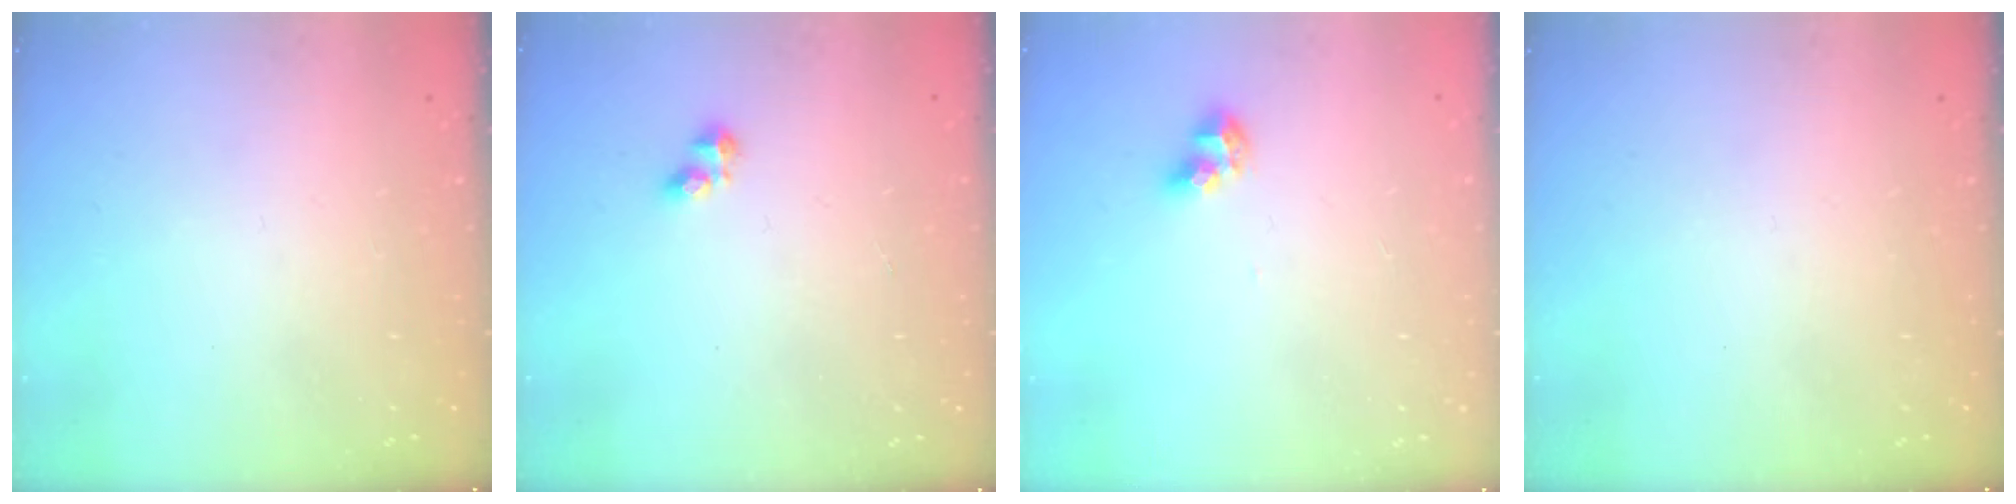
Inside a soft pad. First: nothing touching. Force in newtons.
{"total": 2.7, "press": 2.7, "slide": 0.4}
{"total": 5.4, "press": 5.3, "slide": 1.1}
{"total": 0.0}